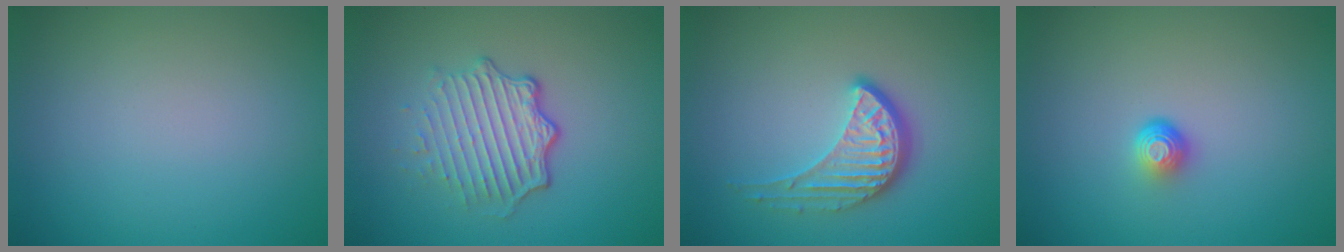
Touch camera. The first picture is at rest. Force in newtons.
{"total": 4.9, "press": 3.2, "slide": 3.7}
{"total": 4.0, "press": 2.9, "slide": 2.8}
{"total": 1.7, "press": 1.1, "slide": 1.3}